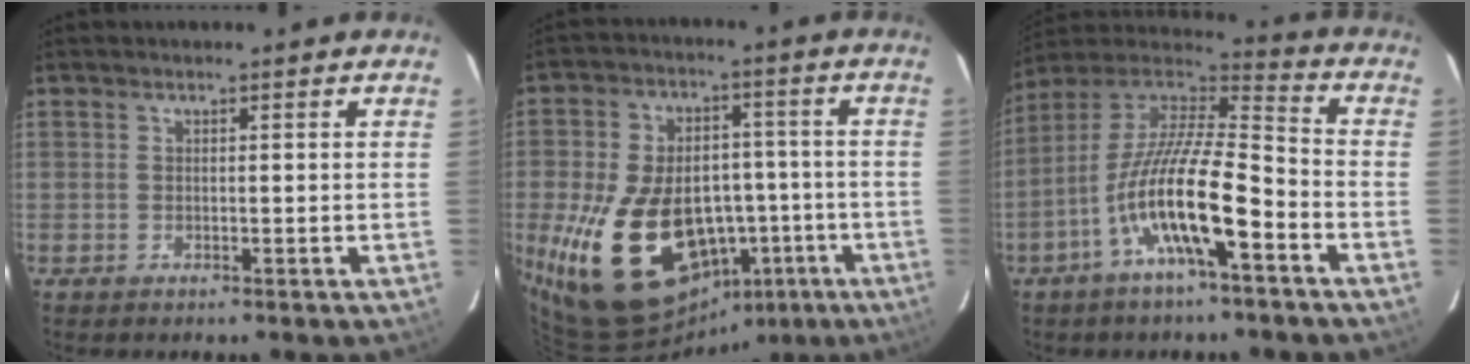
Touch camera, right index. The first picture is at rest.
{"total": 25.5, "force": [-7.9, 17.2, 17.0], "torque": [-0.356, 0.018, -0.089]}
{"total": 16.9, "force": [-7.6, 3.6, 14.7], "torque": [-0.268, -0.015, -0.149]}